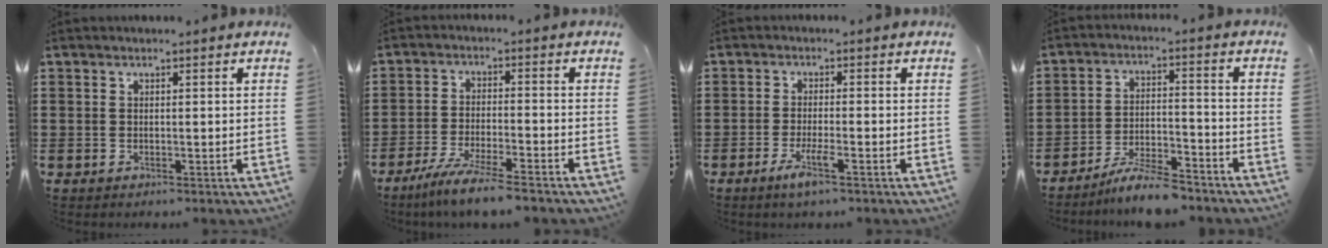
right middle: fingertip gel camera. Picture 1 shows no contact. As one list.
[{"total": 6.1, "force": [-5.3, -0.3, 3.0], "torque": [-0.066, -0.018, -0.101]}, {"total": 3.7, "force": [-2.1, 0.2, 3.1], "torque": [-0.063, -0.010, -0.039]}, {"total": 7.0, "force": [-6.4, 0.6, 2.6], "torque": [-0.052, 0.002, -0.123]}]